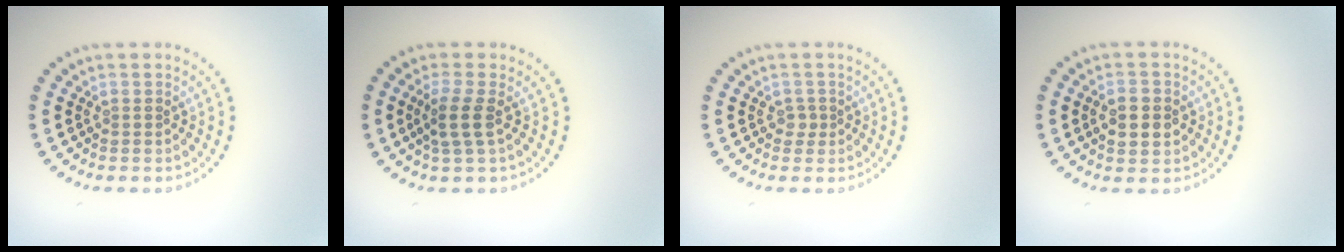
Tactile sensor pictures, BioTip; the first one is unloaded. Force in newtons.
{"total": 2.3, "press": 1.9, "slide": 1.2}
{"total": 0.9, "press": 0.7, "slide": 0.5}
{"total": 3.0, "press": 3.0, "slide": 0.1}